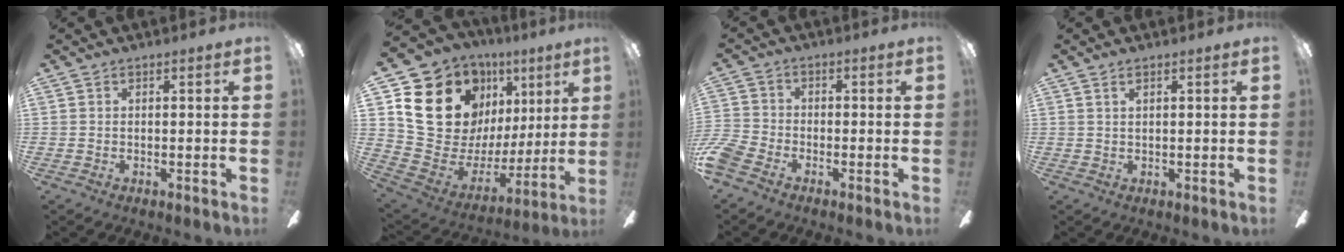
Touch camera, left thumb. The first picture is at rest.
{"total": 22.7, "force": [11.3, 16.3, 11.0], "torque": [-0.220, -0.055, 0.231]}
{"total": 5.4, "force": [-3.4, 3.3, 2.6], "torque": [-0.070, 0.012, -0.068]}
{"total": 1.3, "force": [0.7, 0.4, 1.0], "torque": [-0.022, 0.001, 0.013]}